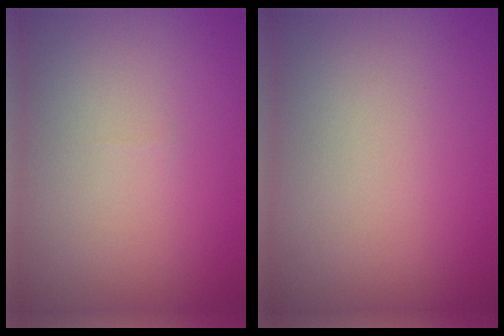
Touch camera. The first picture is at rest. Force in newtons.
{"total": 0.0}